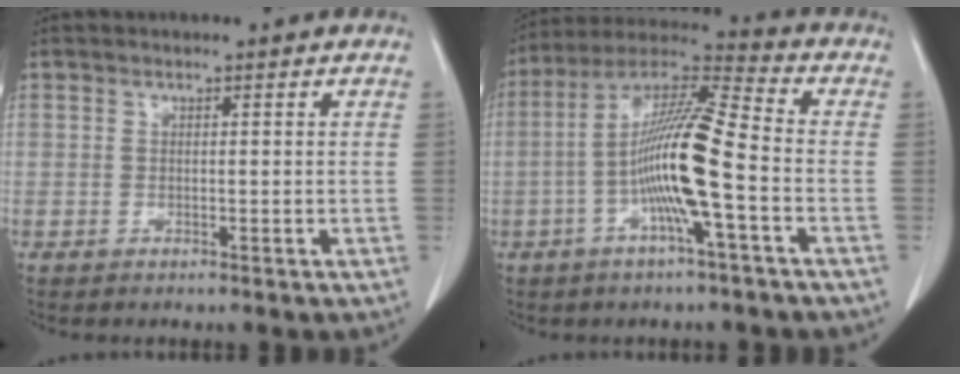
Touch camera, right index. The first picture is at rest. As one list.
[{"total": 13.7, "force": [-3.2, 0.6, 13.3], "torque": [-0.260, 0.010, -0.066]}]